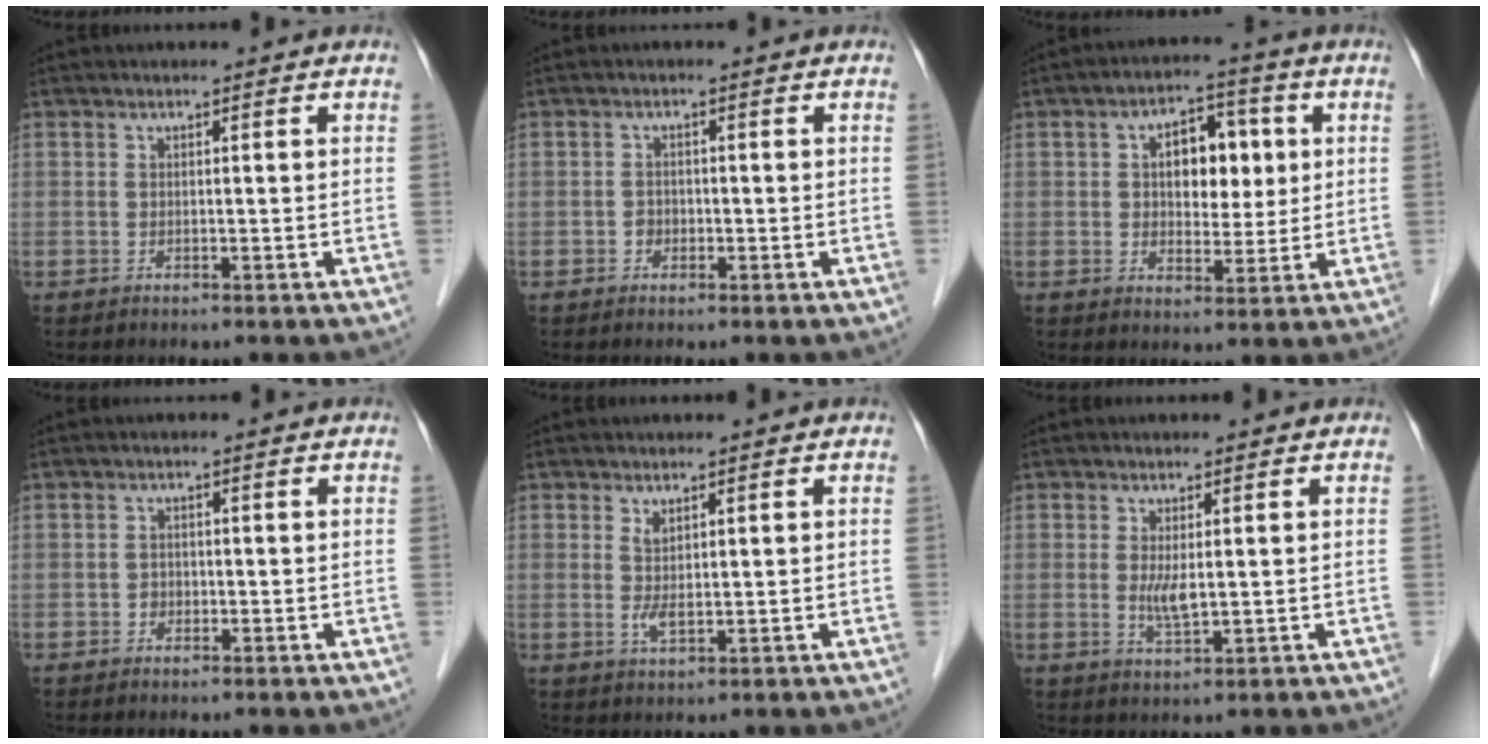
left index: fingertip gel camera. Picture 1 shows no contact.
{"total": 1.3, "force": [-0.5, 1.1, 0.5], "torque": [-0.004, 0.006, -0.009]}
{"total": 8.0, "force": [1.5, 4.8, 6.2], "torque": [-0.094, 0.024, 0.027]}
{"total": 1.1, "force": [-0.4, 1.0, 0.4], "torque": [-0.003, 0.005, -0.009]}
{"total": 2.2, "force": [0.6, 0.8, 2.0], "torque": [-0.044, -0.001, 0.019]}
{"total": 2.8, "force": [0.2, 0.8, 2.7], "torque": [-0.057, -0.007, 0.009]}